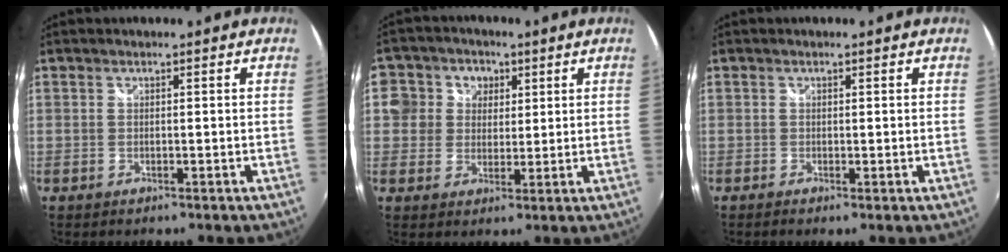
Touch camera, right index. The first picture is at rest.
{"total": 7.0, "force": [1.5, 6.6, 1.6], "torque": [-0.024, 0.018, 0.016]}
{"total": 0.0}